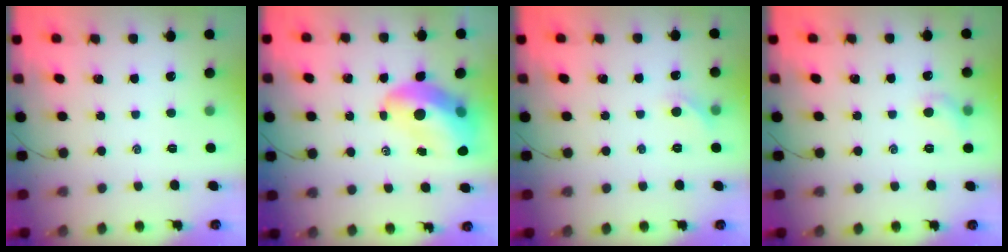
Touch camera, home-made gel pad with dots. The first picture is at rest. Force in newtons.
{"total": 13.8, "press": 13.2, "slide": 3.8}
{"total": 5.3, "press": 5.1, "slide": 1.3}
{"total": 6.2, "press": 6.0, "slide": 1.4}